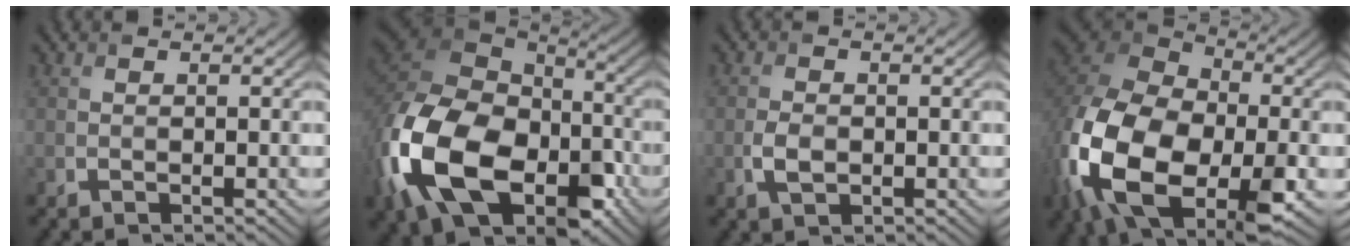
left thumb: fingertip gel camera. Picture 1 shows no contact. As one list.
[{"total": 19.7, "force": [-7.2, 13.0, 12.9], "torque": [-0.314, -0.038, -0.130]}, {"total": 2.4, "force": [-0.6, 1.5, 1.8], "torque": [-0.040, -0.003, -0.011]}, {"total": 20.0, "force": [-6.6, 12.9, 13.8], "torque": [-0.351, -0.059, -0.096]}]